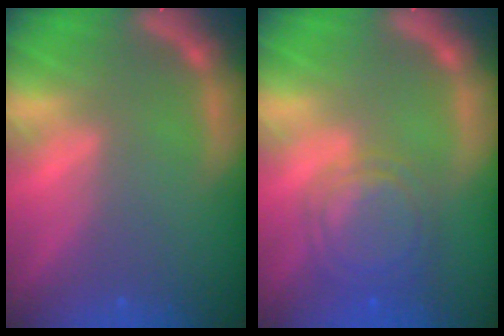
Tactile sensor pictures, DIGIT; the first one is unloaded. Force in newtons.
{"total": 6.0}